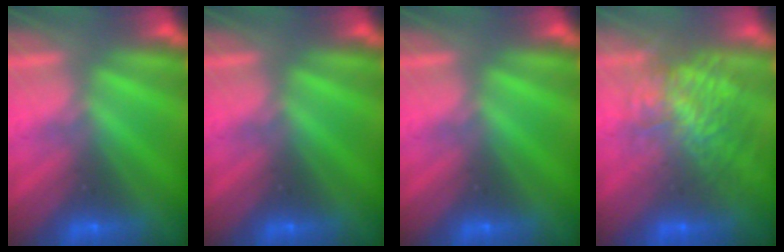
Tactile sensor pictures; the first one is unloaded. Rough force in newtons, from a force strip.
{"total": 0.0}
{"total": 0.0}
{"total": 8.9}